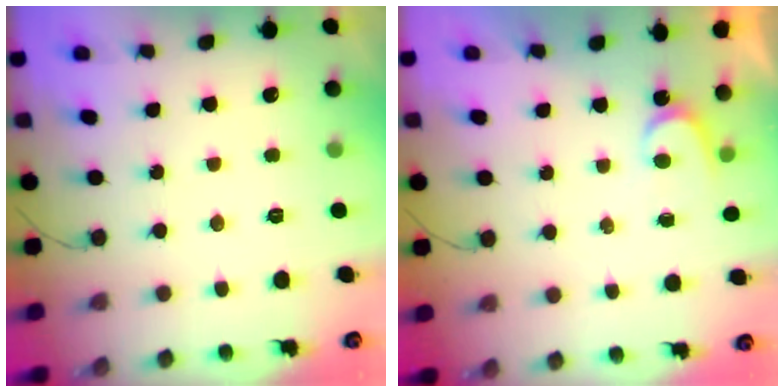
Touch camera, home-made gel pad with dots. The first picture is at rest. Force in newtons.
{"total": 3.5, "press": 3.5, "slide": 0.2}